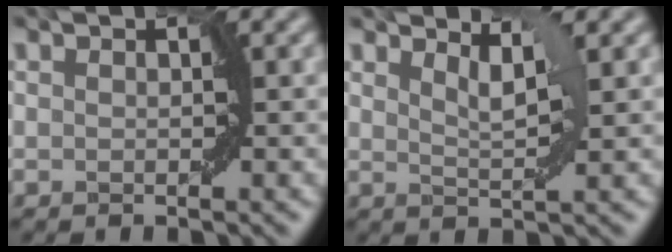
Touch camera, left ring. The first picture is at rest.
{"total": 2.3, "force": [1.7, 0.3, 1.4], "torque": [-0.018, -0.006, 0.031]}